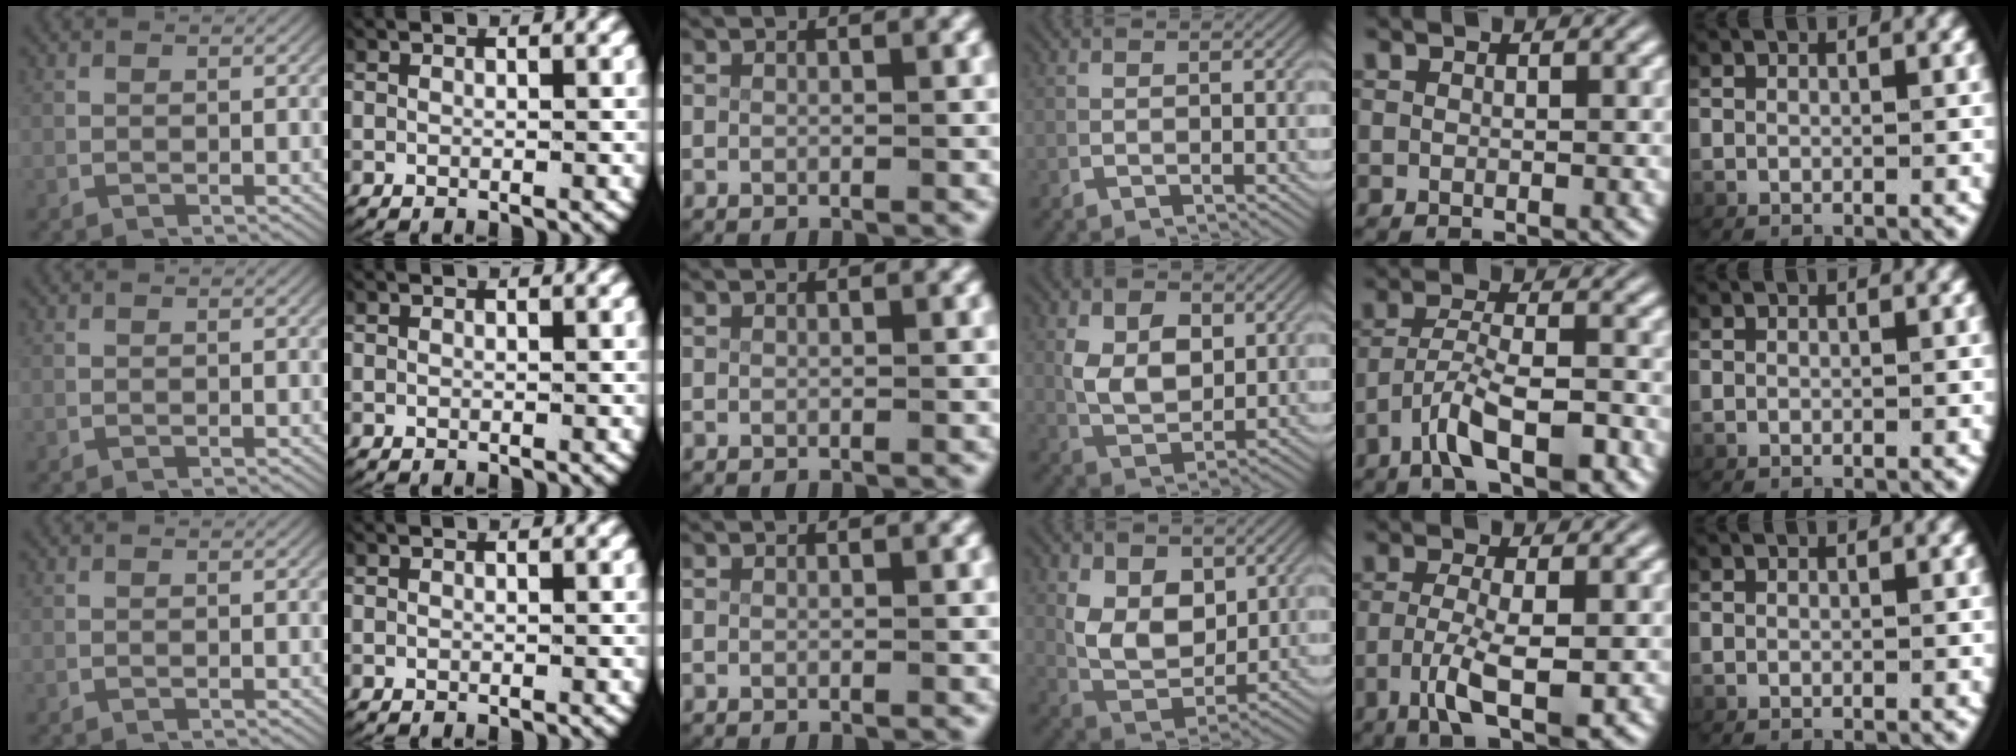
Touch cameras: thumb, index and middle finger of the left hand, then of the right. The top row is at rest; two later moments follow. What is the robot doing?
{"motion": "lift_and_place", "object": "key"}